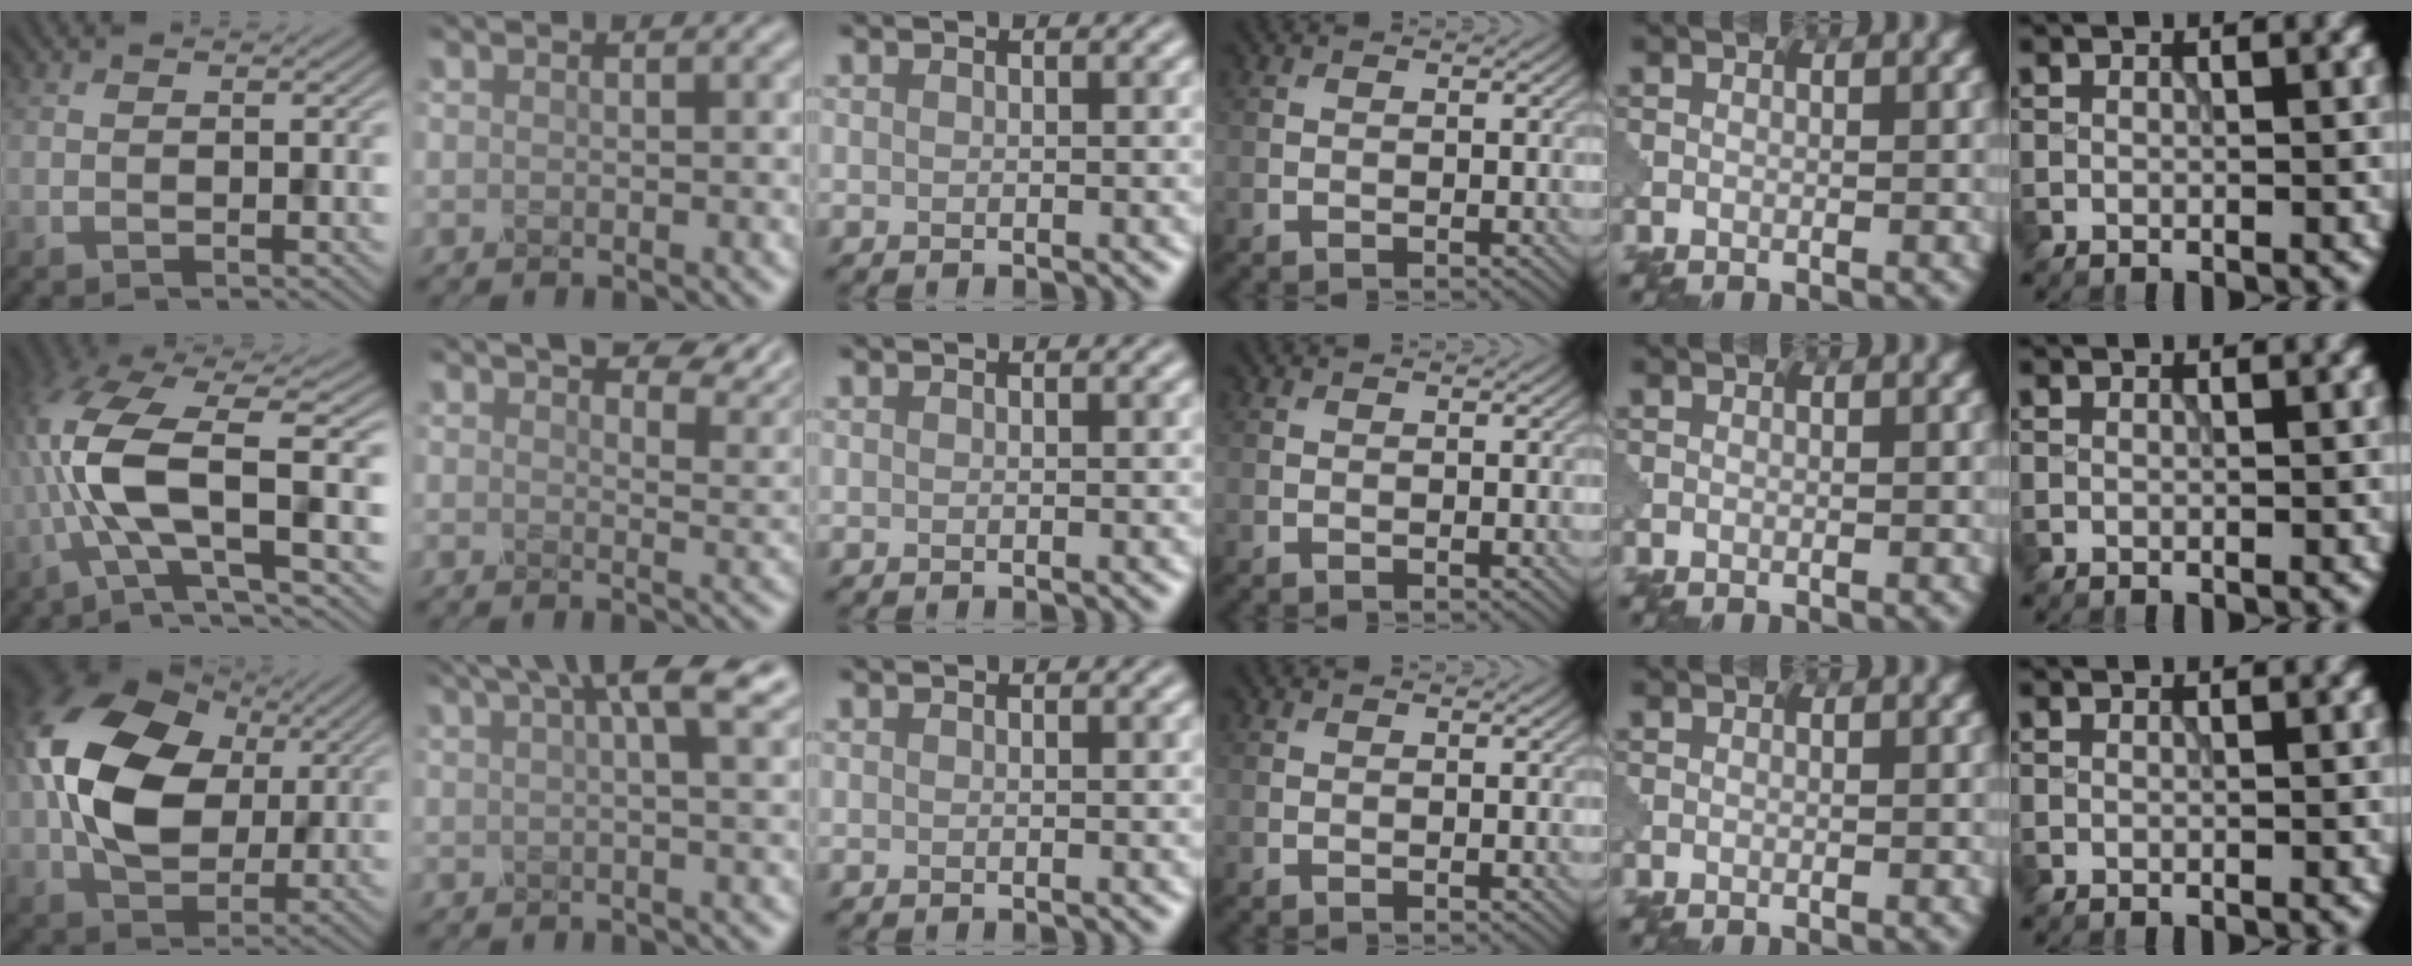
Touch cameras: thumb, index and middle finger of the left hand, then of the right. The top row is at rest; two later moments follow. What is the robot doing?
{"motion": "squeeze", "object": "foam earplug"}